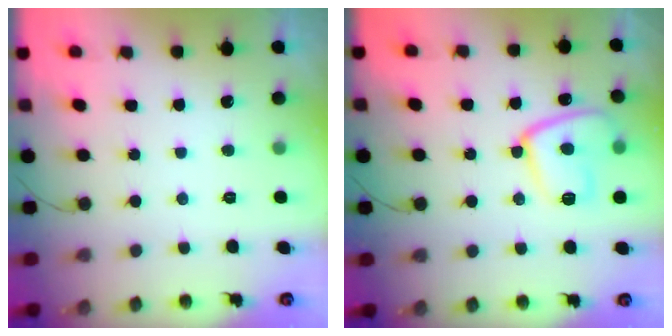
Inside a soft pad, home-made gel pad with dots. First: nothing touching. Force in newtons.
{"total": 13.1, "press": 13.1, "slide": 1.2}